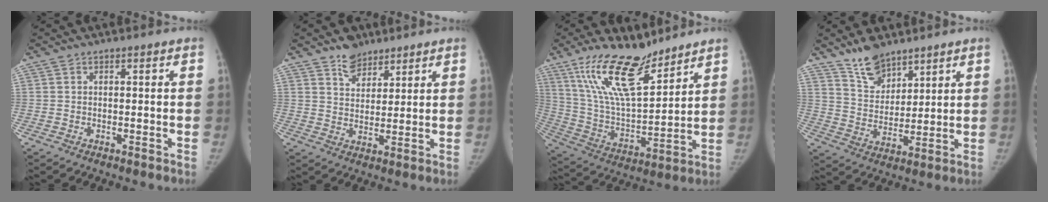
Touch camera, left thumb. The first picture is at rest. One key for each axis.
{"total": 5.4, "fx": 4.1, "fy": 3.2, "fz": 1.5, "tx": 0.001, "ty": -0.031, "tz": 0.074}
{"total": 18.3, "fx": 13.1, "fy": 6.1, "fz": 11.2, "tx": -0.176, "ty": -0.071, "tz": 0.253}
{"total": 8.3, "fx": 6.8, "fy": 3.8, "fz": 2.9, "tx": -0.027, "ty": -0.049, "tz": 0.134}